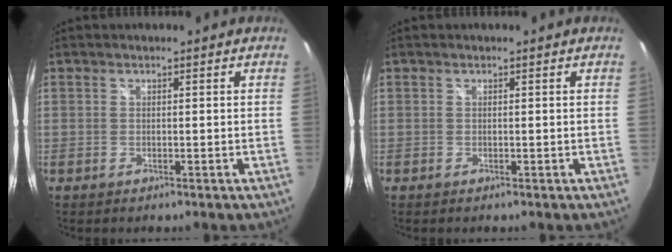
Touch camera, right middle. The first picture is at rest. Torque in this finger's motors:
{"motor_torque": [0.01, -0.15, 0.00, 0.00]}